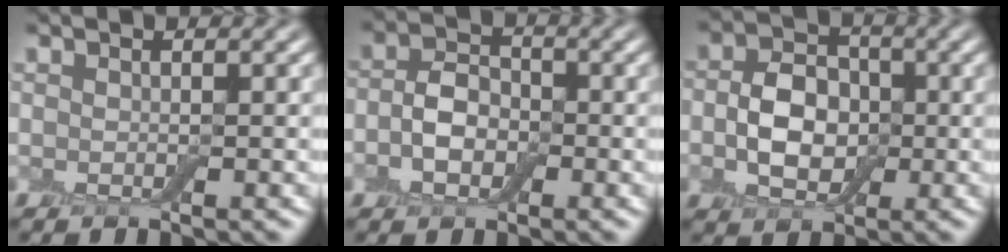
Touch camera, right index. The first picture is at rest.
{"total": 3.0, "force": [-0.7, 2.2, 1.9], "torque": [-0.036, 0.006, -0.020]}
{"total": 4.6, "force": [-0.5, 3.5, 2.9], "torque": [-0.051, 0.005, -0.011]}